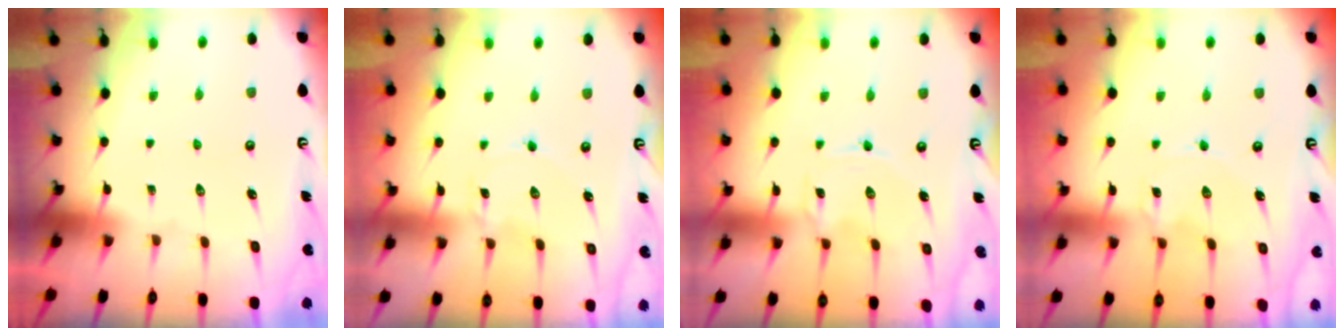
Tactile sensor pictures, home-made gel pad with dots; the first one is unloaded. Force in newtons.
{"total": 1.4, "press": 1.4, "slide": 0.1}
{"total": 0.6, "press": 0.6, "slide": 0.1}
{"total": 1.8, "press": 1.8, "slide": 0.2}